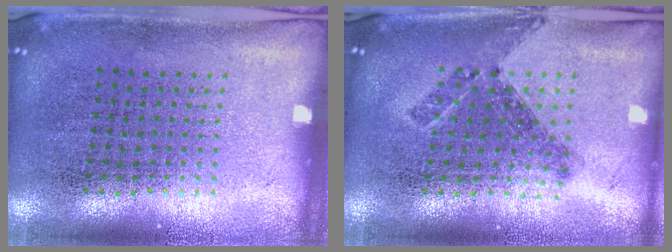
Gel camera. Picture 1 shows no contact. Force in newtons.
{"total": 0.9, "press": 0.8, "slide": 0.5}